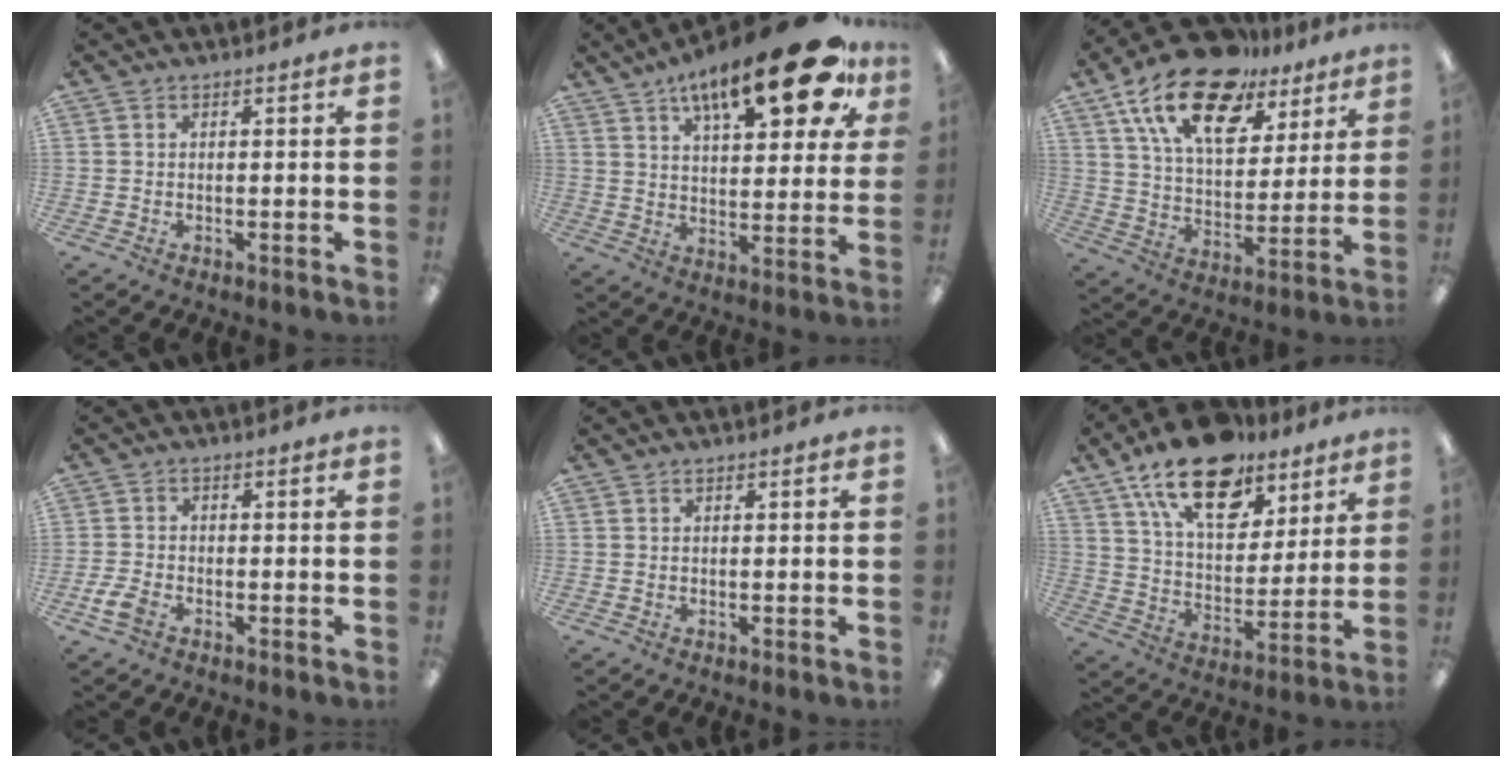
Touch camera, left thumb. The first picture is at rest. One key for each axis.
{"total": 21.6, "fx": 12.9, "fy": 7.2, "fz": 15.8, "tx": -0.240, "ty": -0.059, "tz": 0.206}
{"total": 20.1, "fx": 12.7, "fy": 10.2, "fz": 11.7, "tx": -0.213, "ty": -0.062, "tz": 0.227}
{"total": 3.8, "fx": -2.3, "fy": 2.2, "fz": 2.2, "tx": -0.052, "ty": 0.006, "tz": -0.045}
{"total": 0.0}
{"total": 20.4, "fx": 13.3, "fy": 10.6, "fz": 11.2, "tx": -0.182, "ty": -0.070, "tz": 0.233}